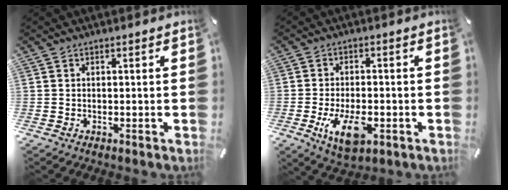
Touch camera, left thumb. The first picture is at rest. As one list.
[{"total": 9.3, "force": [-3.2, 4.9, 7.3], "torque": [-0.142, -0.006, -0.059]}]